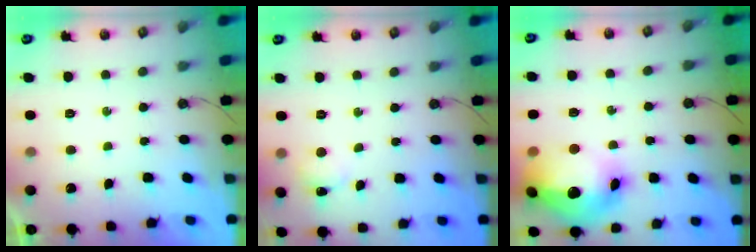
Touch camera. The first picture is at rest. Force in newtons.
{"total": 2.7, "press": 2.6, "slide": 0.5}
{"total": 25.2, "press": 21.8, "slide": 12.7}